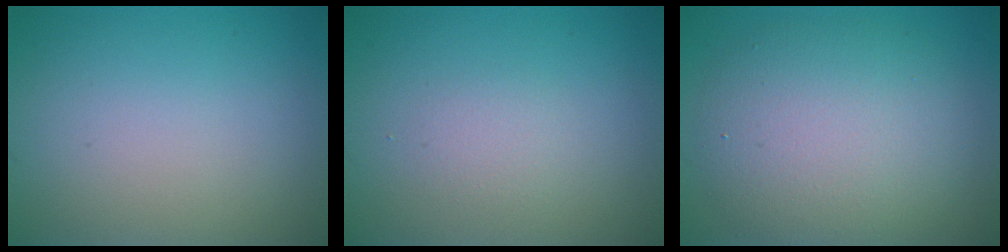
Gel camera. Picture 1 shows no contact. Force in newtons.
{"total": 1.2, "press": 1.2, "slide": 0.0}
{"total": 7.8, "press": 7.8, "slide": 0.5}